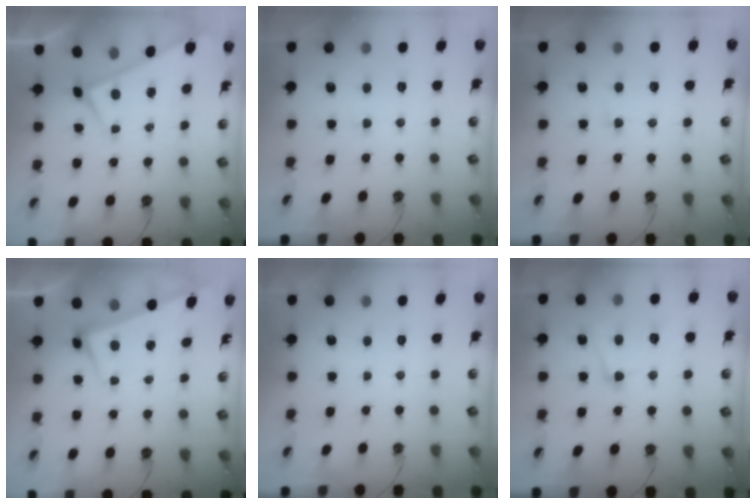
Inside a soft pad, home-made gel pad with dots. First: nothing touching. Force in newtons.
{"total": 1.1, "press": 0.9, "slide": 0.6}
{"total": 2.4, "press": 2.2, "slide": 1.0}
{"total": 2.8, "press": 2.7, "slide": 0.7}
{"total": 0.0}
{"total": 5.9, "press": 5.8, "slide": 0.8}